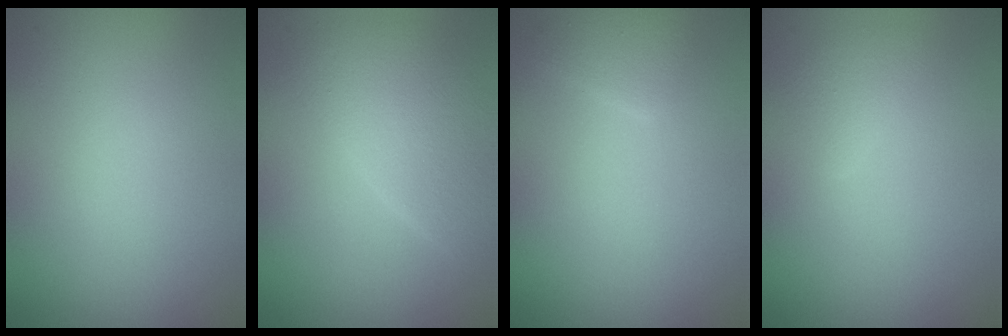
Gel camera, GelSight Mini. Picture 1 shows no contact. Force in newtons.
{"total": 4.4, "press": 4.4, "slide": 0.4}
{"total": 1.5, "press": 1.5, "slide": 0.1}
{"total": 1.3, "press": 1.3, "slide": 0.1}